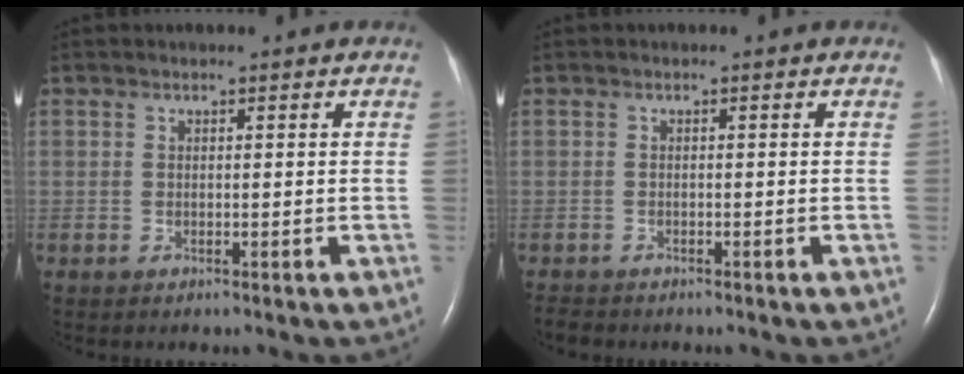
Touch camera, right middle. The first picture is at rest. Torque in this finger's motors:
{"motor_torque": [0.15, -0.13, -0.04, -0.01]}